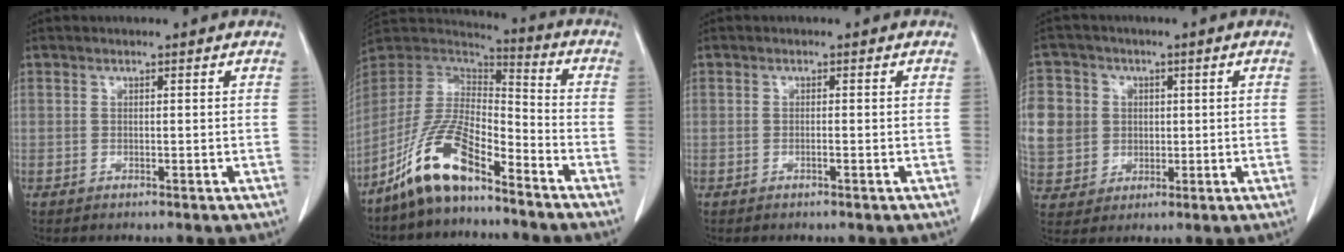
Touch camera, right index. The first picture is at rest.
{"total": 13.1, "force": [-9.2, 3.4, 8.7], "torque": [-0.189, 0.007, -0.176]}
{"total": 0.5, "force": [-0.2, -0.1, 0.4], "torque": [-0.008, 0.001, -0.004]}
{"total": 19.0, "force": [1.8, 17.6, 6.9], "torque": [-0.239, 0.048, 0.055]}